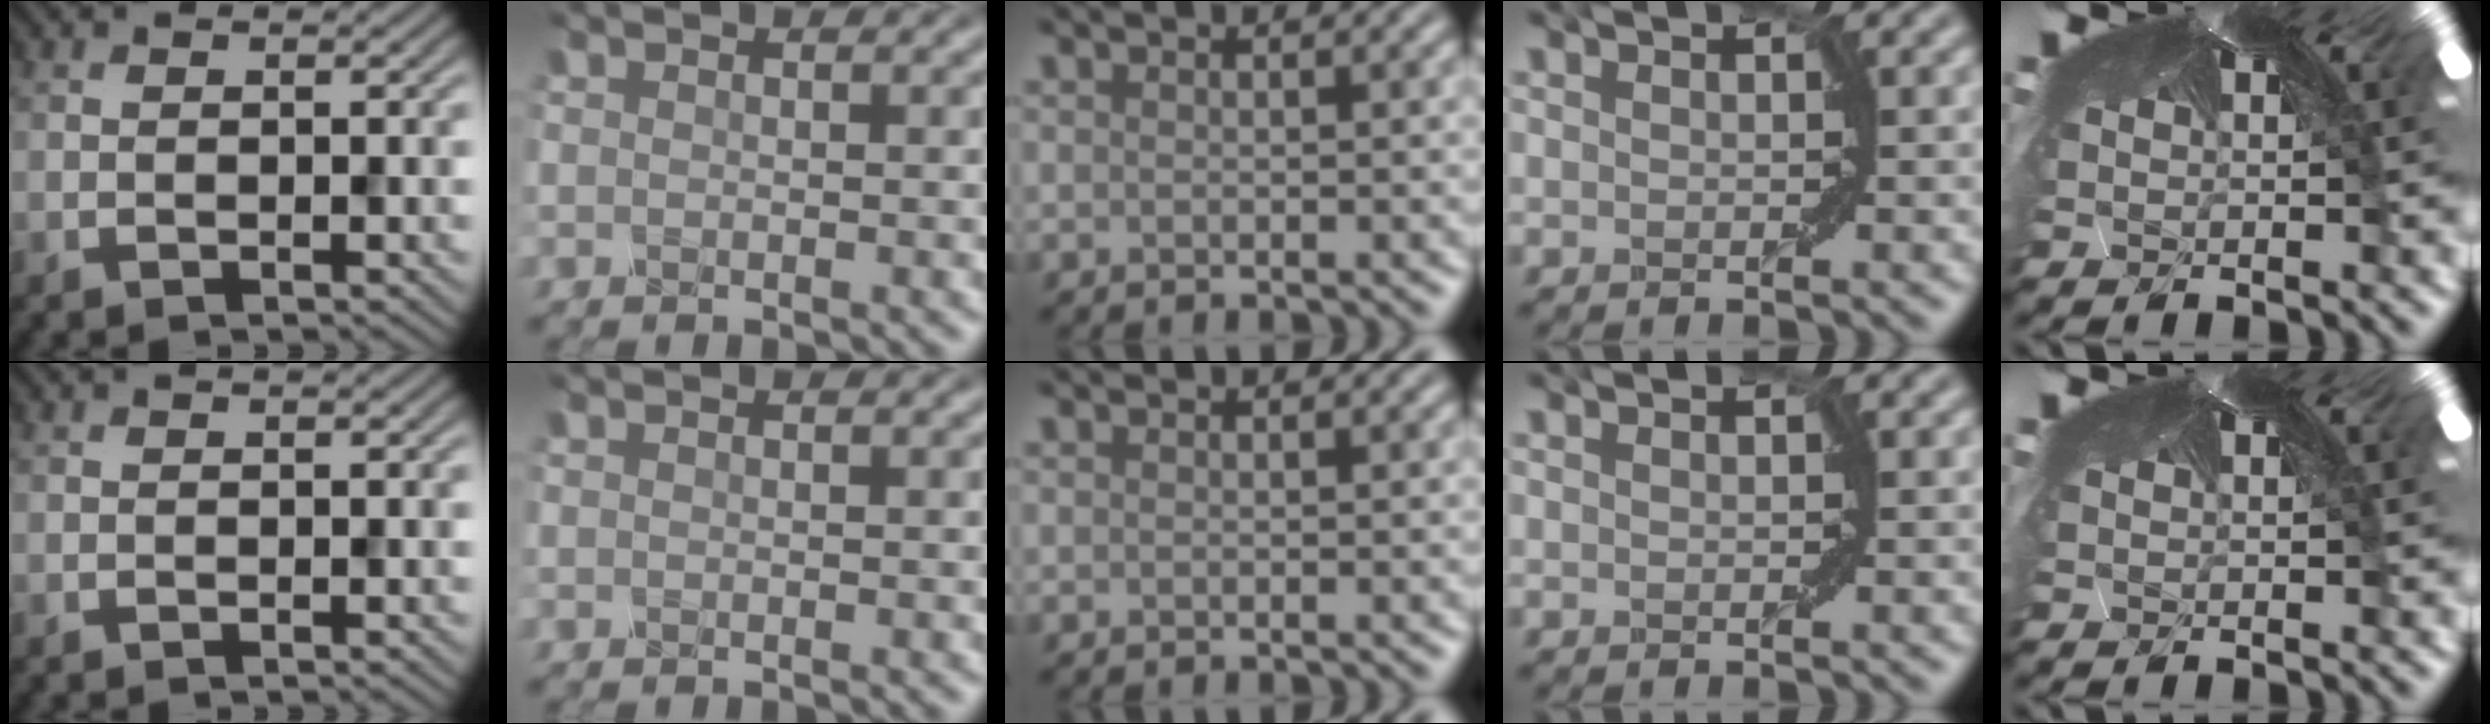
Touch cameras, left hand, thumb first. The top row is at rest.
{}